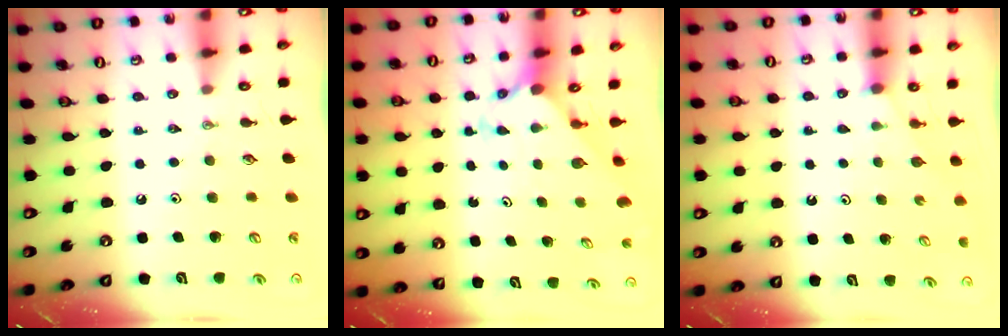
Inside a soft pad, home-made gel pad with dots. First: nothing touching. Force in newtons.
{"total": 2.3, "press": 2.3, "slide": 0.2}
{"total": 1.8, "press": 1.8, "slide": 0.2}